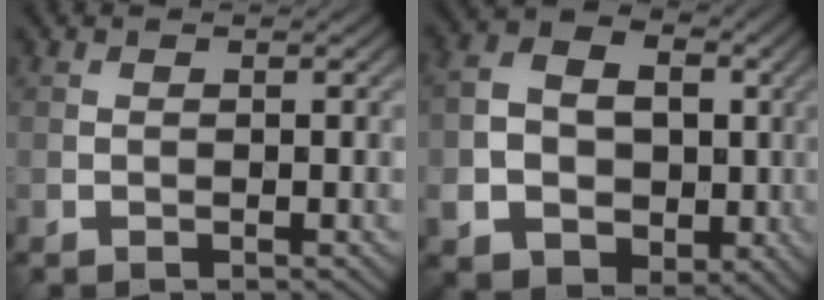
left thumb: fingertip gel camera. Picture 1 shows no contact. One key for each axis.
{"total": 10.4, "fx": -1.3, "fy": 8.2, "fz": 6.1, "tx": -0.131, "ty": -0.021, "tz": -0.027}